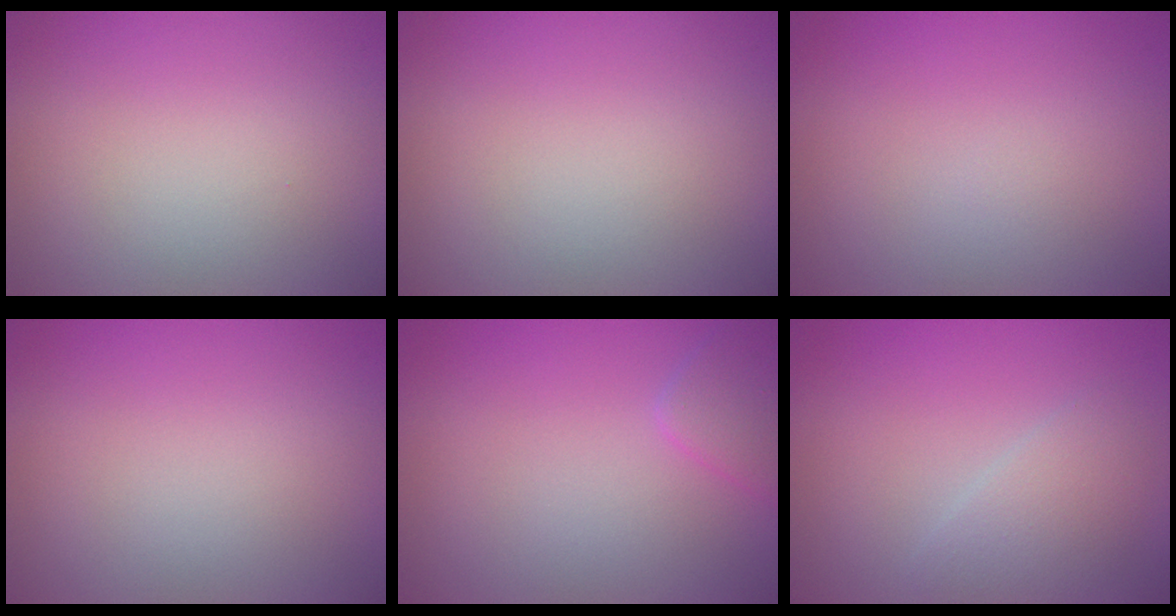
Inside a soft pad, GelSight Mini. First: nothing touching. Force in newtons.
{"total": 0.0}
{"total": 0.0}
{"total": 0.0}
{"total": 1.8, "press": 1.8, "slide": 0.1}
{"total": 2.2, "press": 2.2, "slide": 0.1}